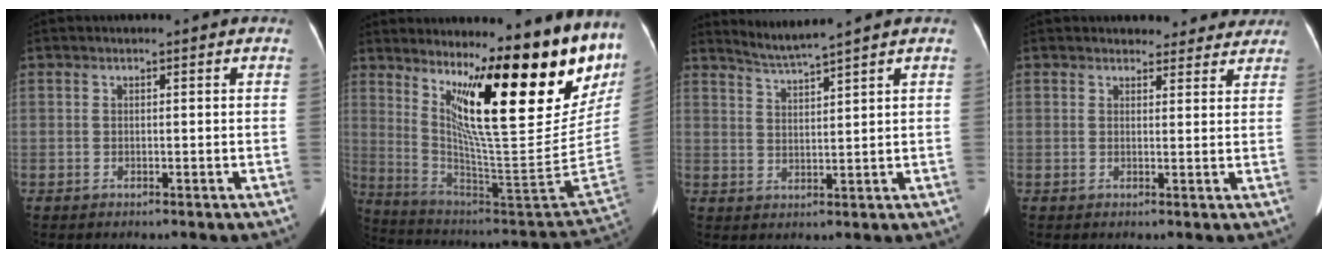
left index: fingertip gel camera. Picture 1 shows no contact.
{"total": 24.1, "force": [16.2, 2.8, 17.6], "torque": [-0.259, -0.057, 0.242]}
{"total": 3.9, "force": [3.4, -1.8, 0.5], "torque": [-0.018, -0.013, 0.073]}
{"total": 6.8, "force": [6.3, 2.5, 0.5], "torque": [0.021, 0.004, 0.054]}